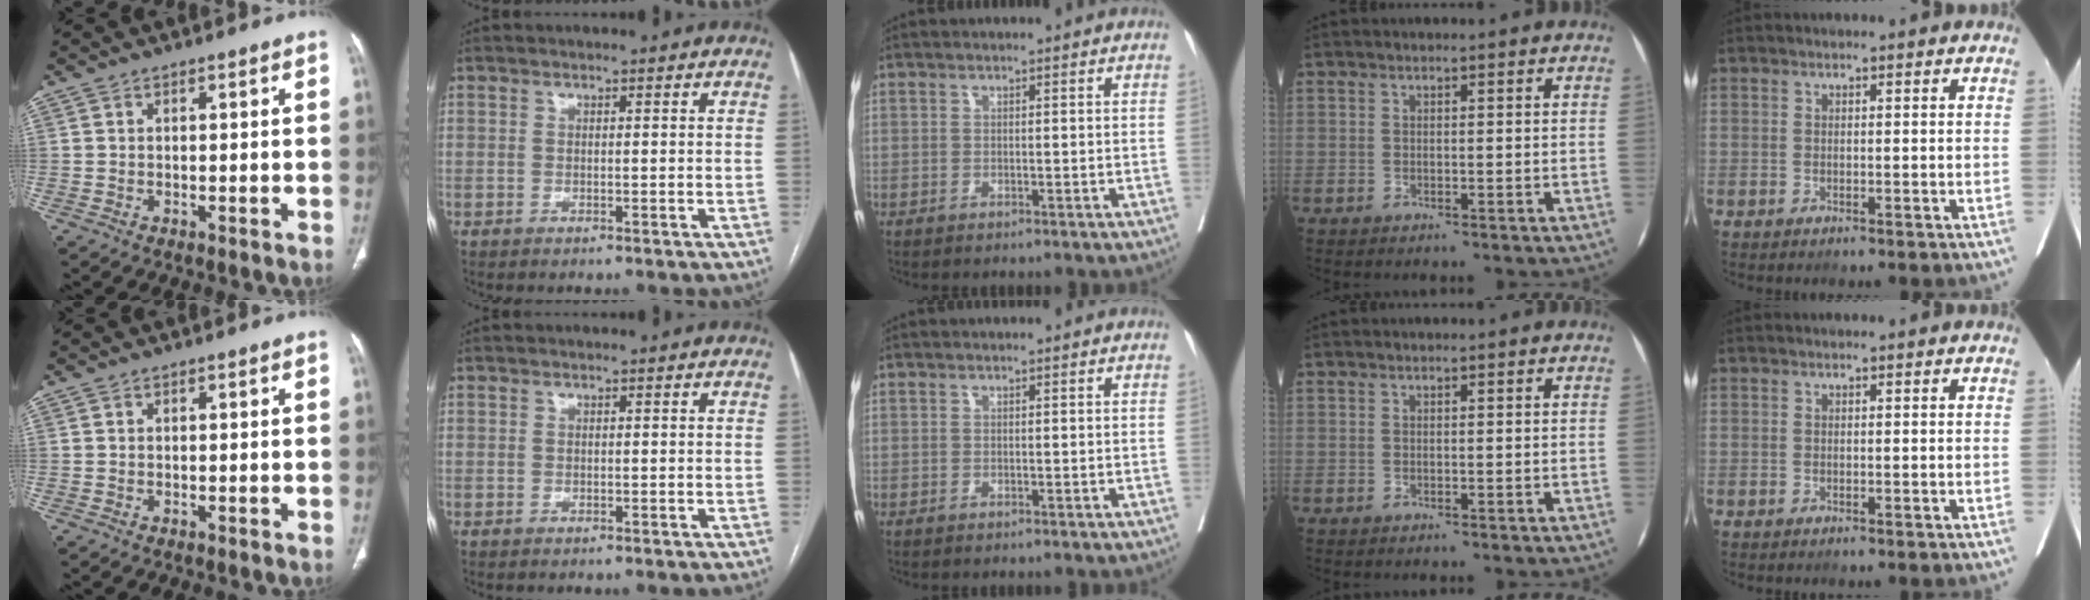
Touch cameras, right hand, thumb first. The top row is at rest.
{}